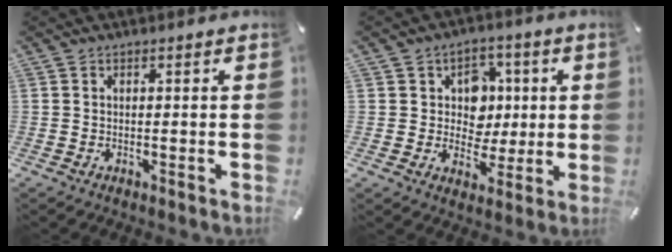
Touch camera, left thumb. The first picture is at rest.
{"total": 9.7, "force": [1.3, 8.8, 4.0], "torque": [-0.047, 0.000, 0.025]}